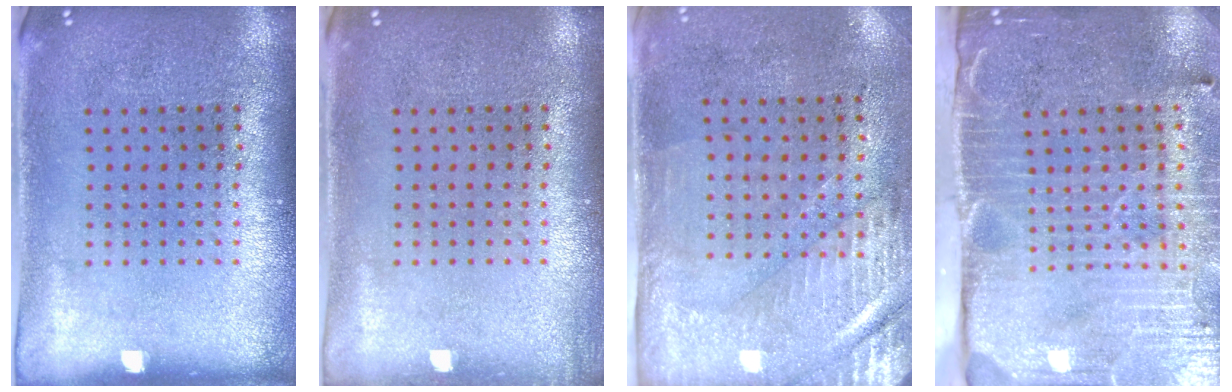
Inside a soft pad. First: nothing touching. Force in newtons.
{"total": 0.7, "press": 0.7, "slide": 0.0}
{"total": 2.9, "press": 2.5, "slide": 1.5}
{"total": 4.7, "press": 3.9, "slide": 2.6}